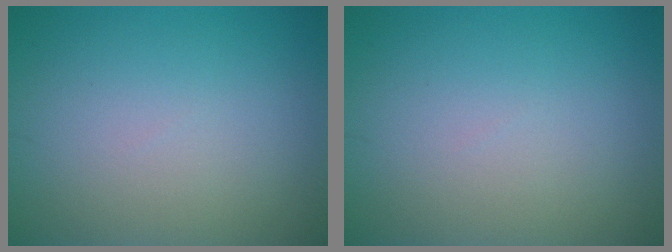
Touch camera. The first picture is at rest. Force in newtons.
{"total": 0.0}